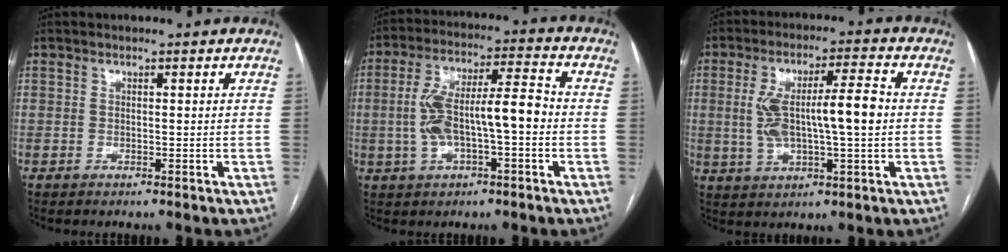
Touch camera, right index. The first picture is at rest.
{"total": 11.9, "force": [-1.4, 3.1, 11.4], "torque": [-0.215, 0.031, -0.020]}
{"total": 11.4, "force": [0.3, 2.3, 11.2], "torque": [-0.211, 0.021, 0.009]}